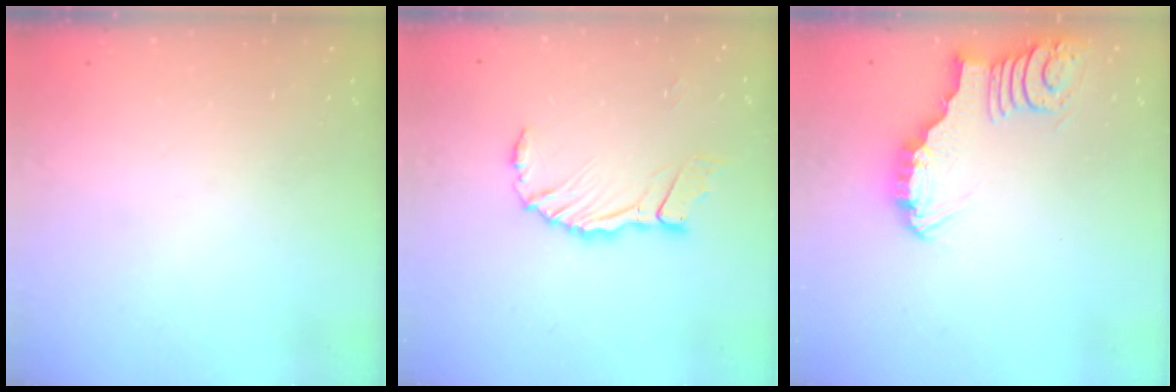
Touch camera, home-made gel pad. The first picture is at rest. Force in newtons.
{"total": 8.7, "press": 8.6, "slide": 1.2}
{"total": 3.9, "press": 3.9, "slide": 0.4}